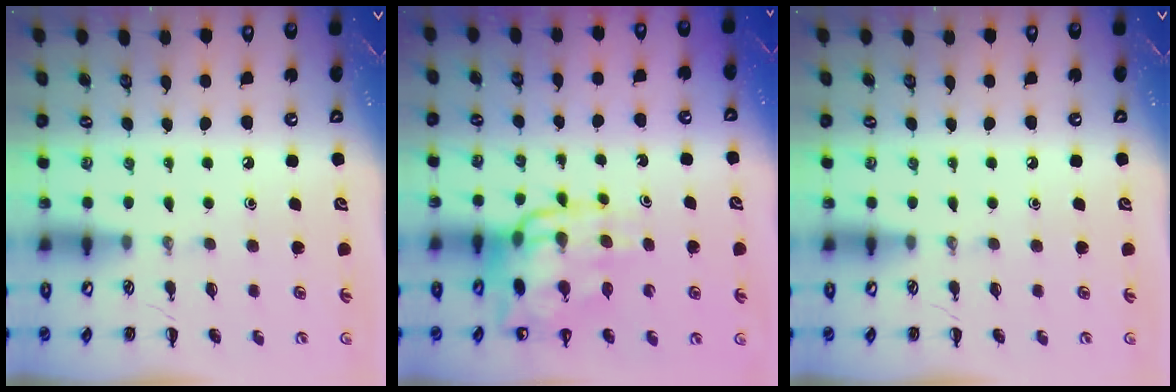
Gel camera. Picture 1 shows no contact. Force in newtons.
{"total": 13.2, "press": 12.7, "slide": 3.6}
{"total": 0.0}